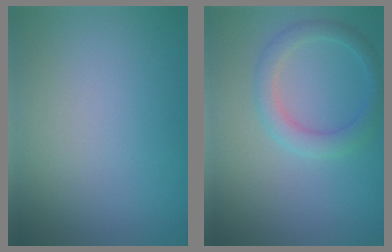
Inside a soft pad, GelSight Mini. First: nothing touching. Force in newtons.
{"total": 2.7, "press": 2.7, "slide": 0.2}